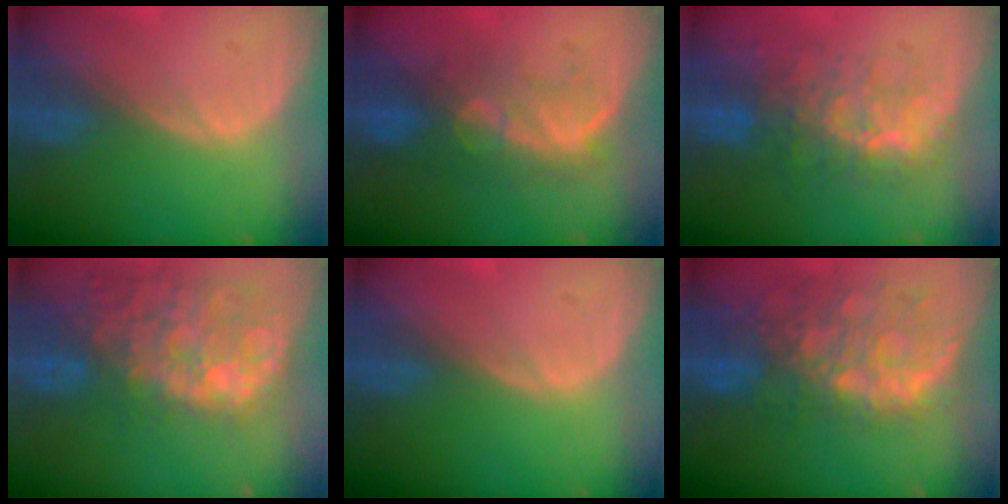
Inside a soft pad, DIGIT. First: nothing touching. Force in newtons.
{"total": 8.8, "press": 8.2, "slide": 3.2}
{"total": 9.5, "press": 8.4, "slide": 4.4}
{"total": 14.3, "press": 11.7, "slide": 8.2}
{"total": 0.0}
{"total": 11.2, "press": 9.7, "slide": 5.5}